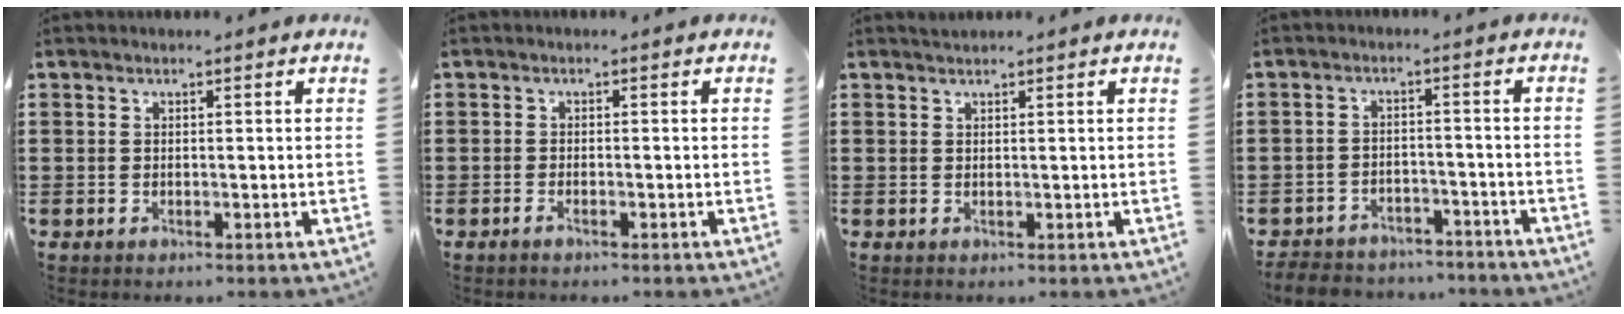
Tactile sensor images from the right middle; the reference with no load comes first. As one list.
[{"total": 0.8, "force": [-0.6, 0.1, 0.5], "torque": [-0.012, -0.003, -0.010]}, {"total": 0.8, "force": [0.8, 0.0, 0.0], "torque": [-0.001, -0.003, 0.016]}, {"total": 4.2, "force": [-4.1, 0.5, 0.2], "torque": [-0.011, 0.002, -0.089]}]